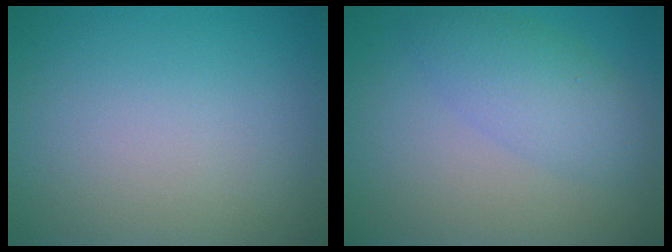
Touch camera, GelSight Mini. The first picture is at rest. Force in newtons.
{"total": 3.6, "press": 3.6, "slide": 0.0}